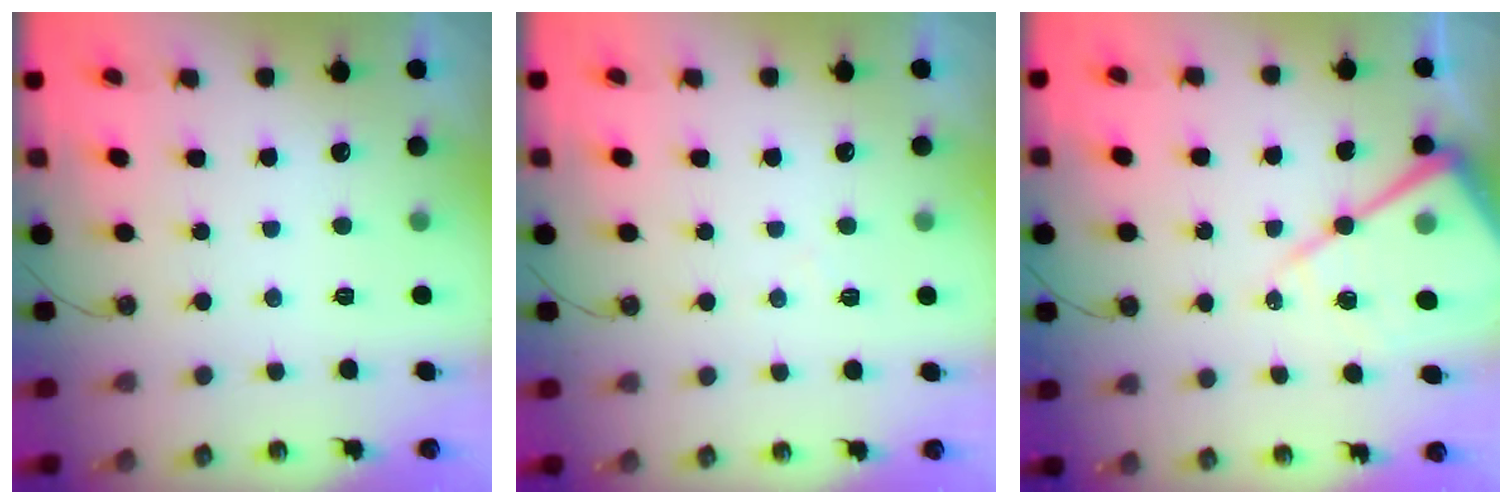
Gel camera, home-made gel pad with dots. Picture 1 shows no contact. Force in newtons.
{"total": 4.1, "press": 4.1, "slide": 0.6}
{"total": 15.2, "press": 15.1, "slide": 1.3}